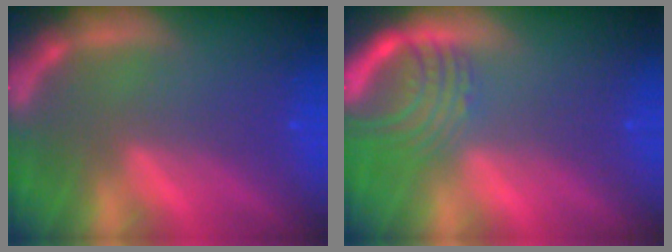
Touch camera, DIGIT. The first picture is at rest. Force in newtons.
{"total": 6.1}